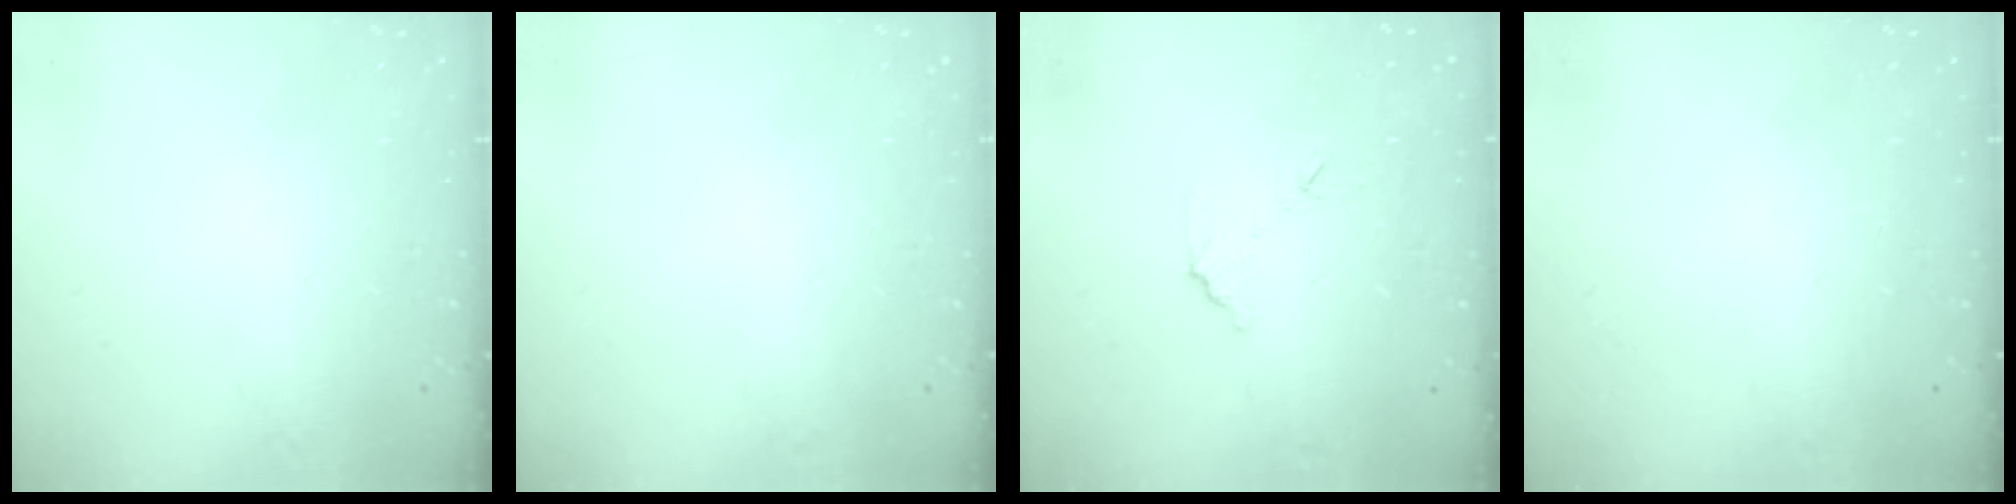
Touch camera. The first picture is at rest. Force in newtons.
{"total": 0.0}
{"total": 7.2, "press": 7.2, "slide": 0.4}
{"total": 0.0}